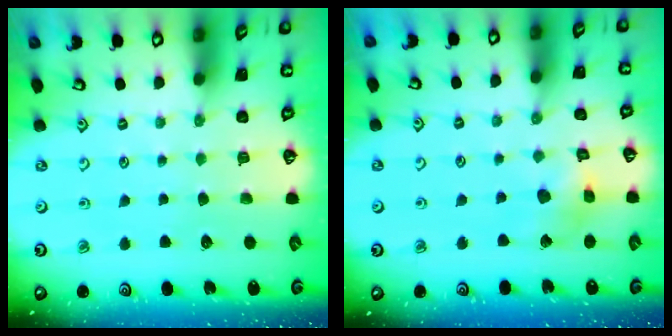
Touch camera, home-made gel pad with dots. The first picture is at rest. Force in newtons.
{"total": 9.4, "press": 9.3, "slide": 1.0}